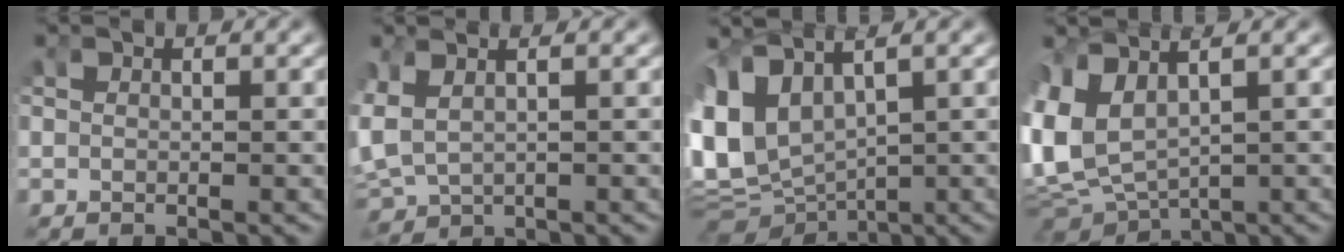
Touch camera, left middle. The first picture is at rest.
{"total": 6.4, "force": [-0.2, 5.7, 2.9], "torque": [-0.118, -0.030, 0.011]}
{"total": 13.5, "force": [-1.6, 11.3, 7.2], "torque": [-0.191, -0.042, -0.019]}
{"total": 11.3, "force": [-1.2, 9.6, 5.9], "torque": [-0.189, -0.044, -0.009]}